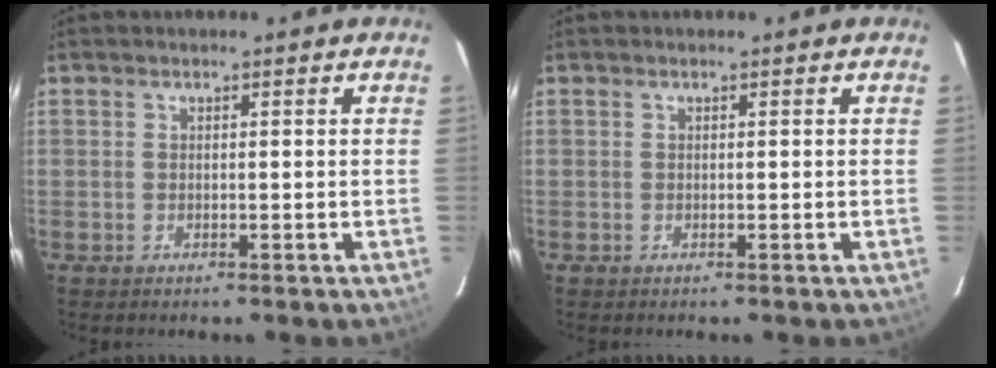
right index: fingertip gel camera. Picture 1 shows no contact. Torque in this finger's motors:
{"motor_torque": [0.02, 0.03, 0.01, 0.00]}